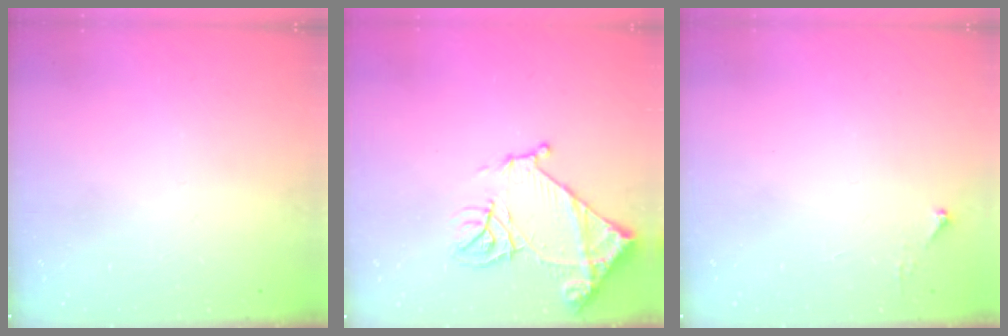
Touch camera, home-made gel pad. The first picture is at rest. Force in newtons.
{"total": 13.0, "press": 13.0, "slide": 1.3}
{"total": 3.1, "press": 3.1, "slide": 0.4}